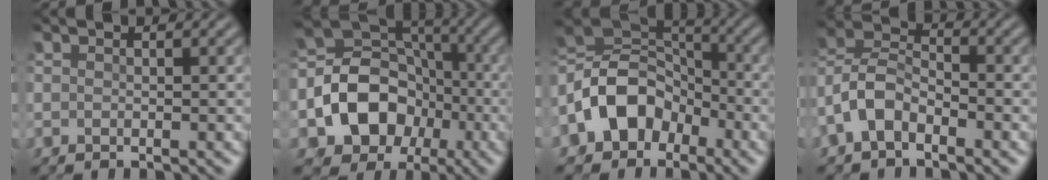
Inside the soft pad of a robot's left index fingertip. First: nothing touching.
{"total": 10.0, "force": [-2.9, 7.9, 5.3], "torque": [-0.103, 0.004, -0.063]}
{"total": 9.0, "force": [-3.5, 6.6, 5.0], "torque": [-0.097, 0.016, -0.081]}
{"total": 4.9, "force": [-2.8, 2.7, 3.0], "torque": [-0.072, 0.012, -0.067]}